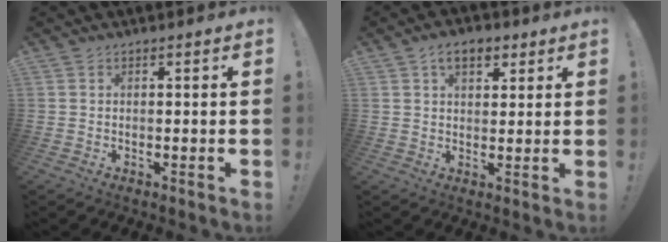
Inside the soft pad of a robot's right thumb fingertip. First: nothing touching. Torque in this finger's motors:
{"motor_torque": [0.53, 1.45, 0.11, -0.06, 0.00]}